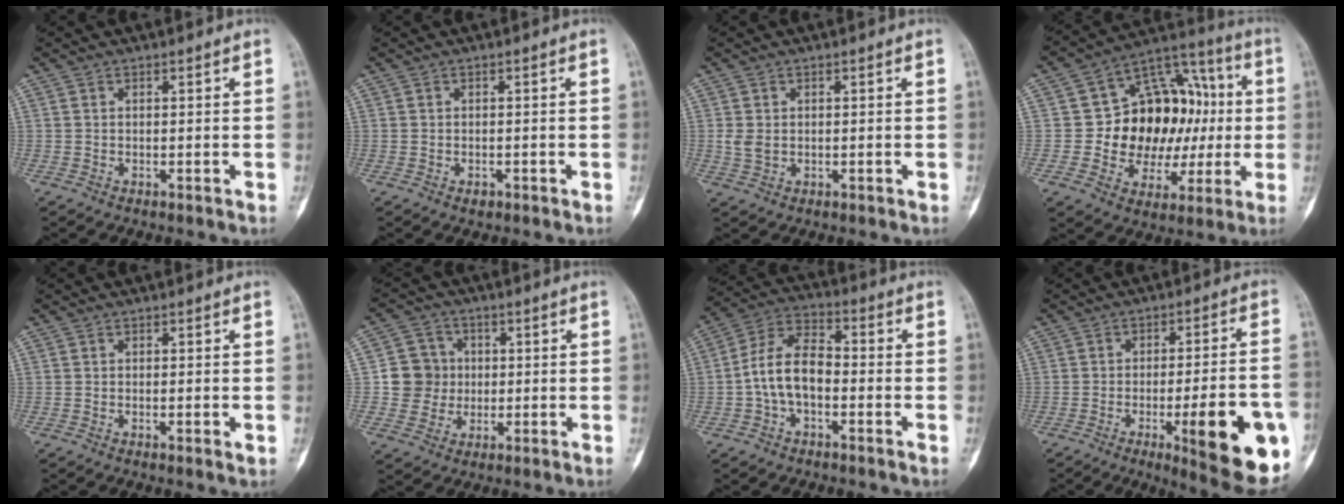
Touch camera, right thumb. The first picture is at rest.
{"total": 0.9, "force": [-0.5, 0.7, 0.4], "torque": [-0.003, 0.003, -0.007]}
{"total": 2.5, "force": [0.1, 1.8, 1.7], "torque": [-0.032, -0.002, 0.005]}
{"total": 20.5, "force": [0.5, 15.2, 13.8], "torque": [-0.133, 0.038, 0.017]}
{"total": 1.5, "force": [-0.4, 0.4, 1.3], "torque": [-0.018, -0.002, -0.006]}
{"total": 8.0, "force": [0.1, 7.7, 1.9], "torque": [0.004, 0.011, -0.001]}
{"total": 10.3, "force": [-1.9, 6.1, 8.1], "torque": [-0.145, 0.039, -0.046]}
{"total": 19.2, "force": [-6.7, 4.1, 17.5], "torque": [-0.193, 0.011, -0.079]}